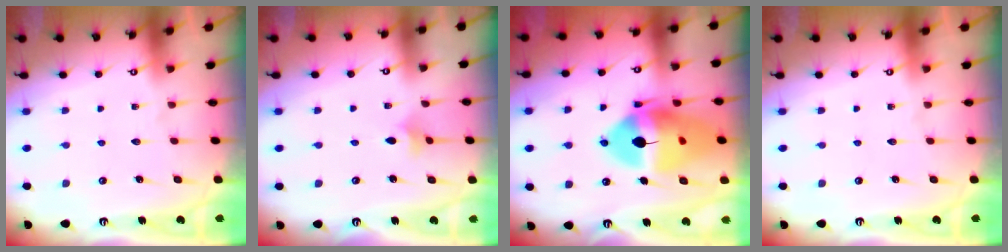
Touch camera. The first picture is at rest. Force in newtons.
{"total": 3.7, "press": 3.6, "slide": 0.8}
{"total": 20.8, "press": 20.7, "slide": 2.6}
{"total": 0.0}